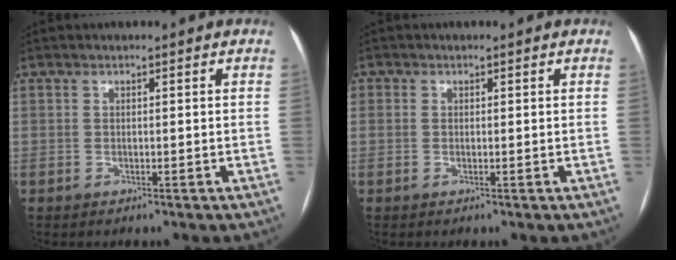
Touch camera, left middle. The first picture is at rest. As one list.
[{"total": 0.9, "force": [0.1, 0.9, 0.3], "torque": [-0.001, 0.001, -0.001]}]